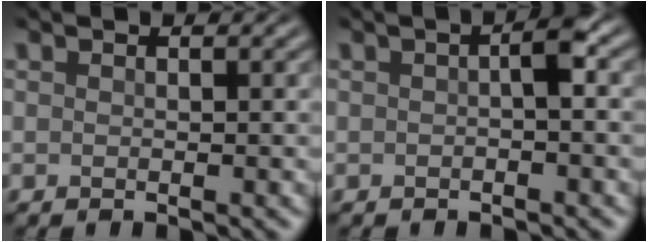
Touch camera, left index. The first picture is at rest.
{"total": 1.7, "force": [-0.3, 0.3, 1.6], "torque": [-0.031, 0.007, -0.003]}